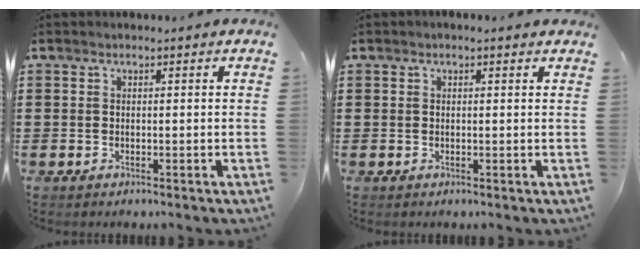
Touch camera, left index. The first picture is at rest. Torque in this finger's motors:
{"motor_torque": [2.01, -0.13, 0.84, 0.15]}